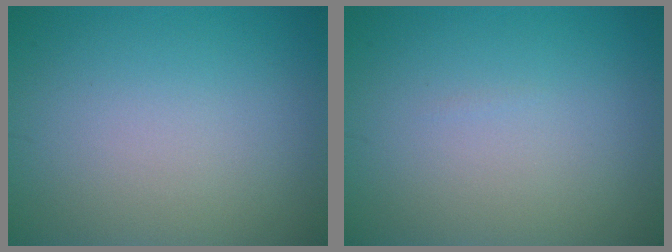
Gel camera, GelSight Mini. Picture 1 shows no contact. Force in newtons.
{"total": 0.0}